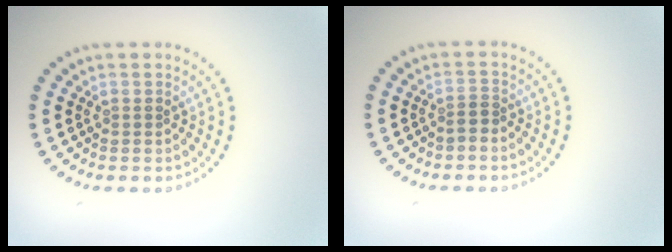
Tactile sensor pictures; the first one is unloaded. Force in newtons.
{"total": 0.7, "press": 0.5, "slide": 0.6}